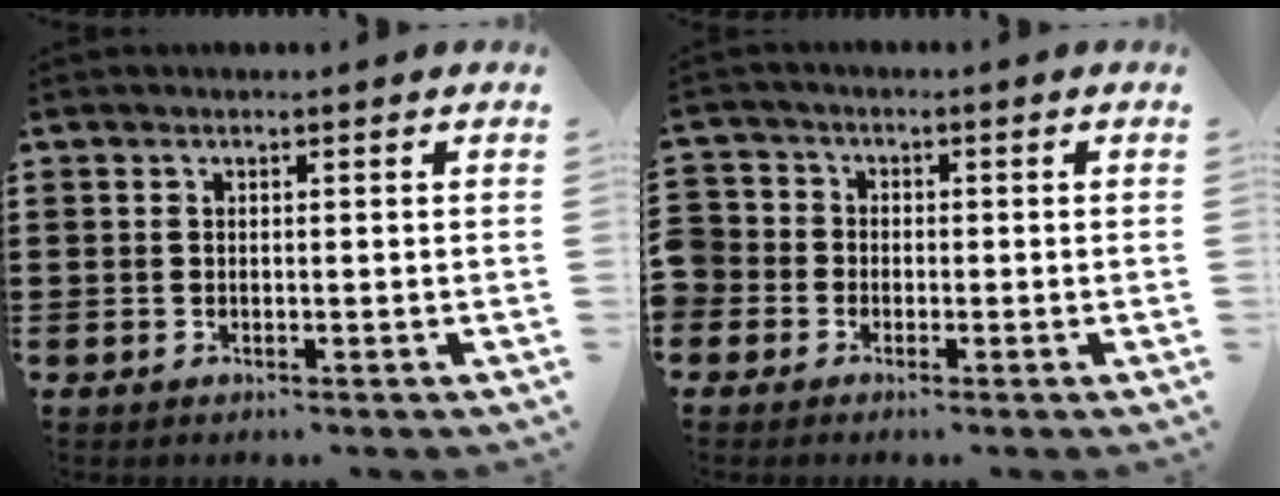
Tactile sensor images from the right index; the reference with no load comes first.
{"total": 2.6, "force": [-1.3, 2.2, 0.2], "torque": [-0.023, 0.003, -0.034]}